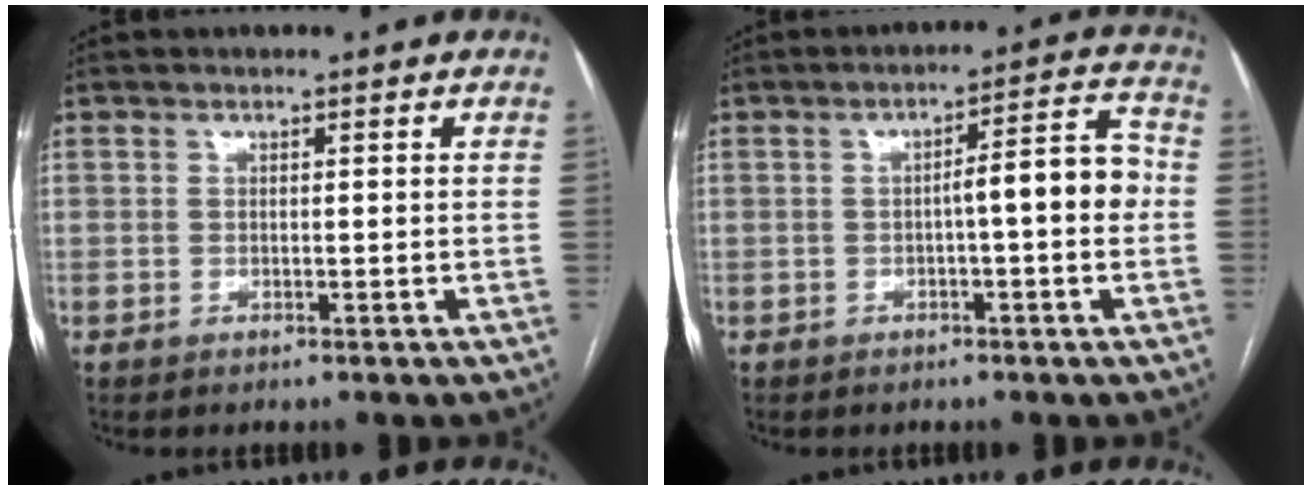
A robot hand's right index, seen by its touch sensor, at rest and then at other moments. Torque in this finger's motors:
{"motor_torque": [0.98, 0.05, 0.33, 0.07]}